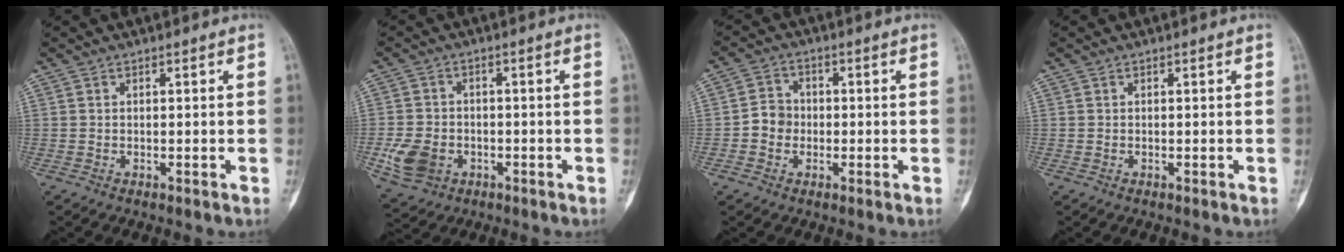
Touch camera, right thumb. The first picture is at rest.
{"total": 7.7, "force": [-2.3, 6.0, 4.2], "torque": [-0.075, 0.009, -0.038]}
{"total": 4.6, "force": [-0.9, 4.1, 1.8], "torque": [-0.009, 0.015, -0.024]}
{"total": 0.0}